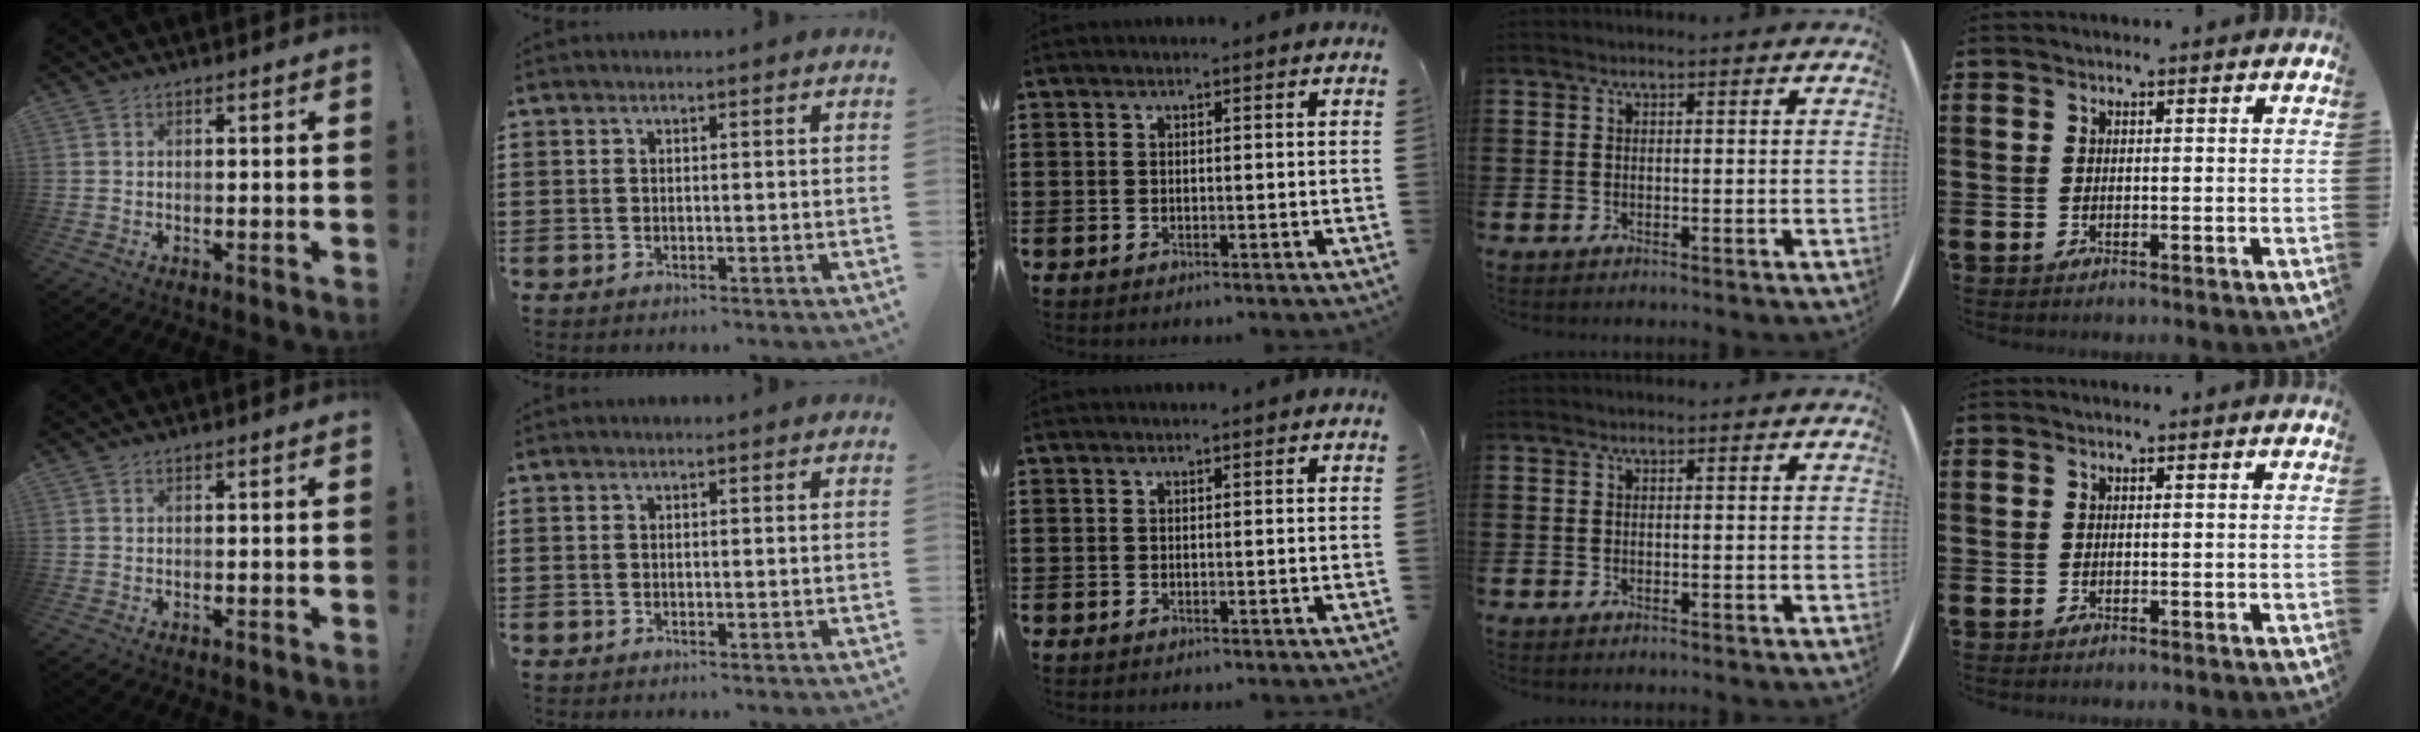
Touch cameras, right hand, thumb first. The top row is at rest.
{}